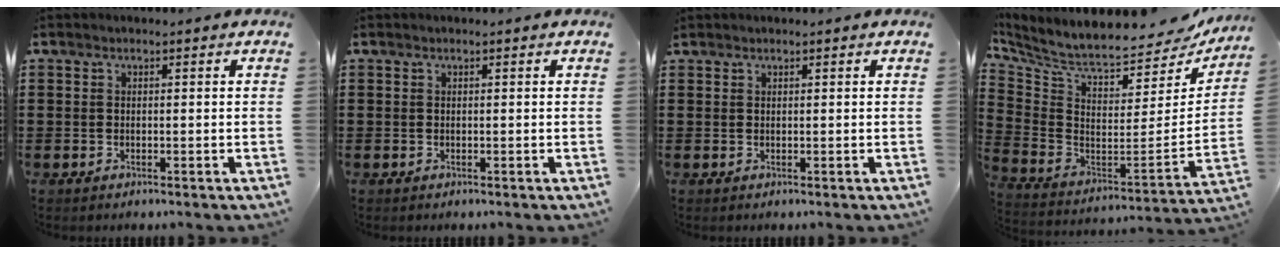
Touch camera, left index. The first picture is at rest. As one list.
[{"total": 0.0}, {"total": 0.5, "force": [0.5, 0.1, 0.0], "torque": [-0.002, 0.000, 0.011]}, {"total": 6.9, "force": [6.0, 1.2, 3.1], "torque": [-0.091, -0.062, 0.099]}]